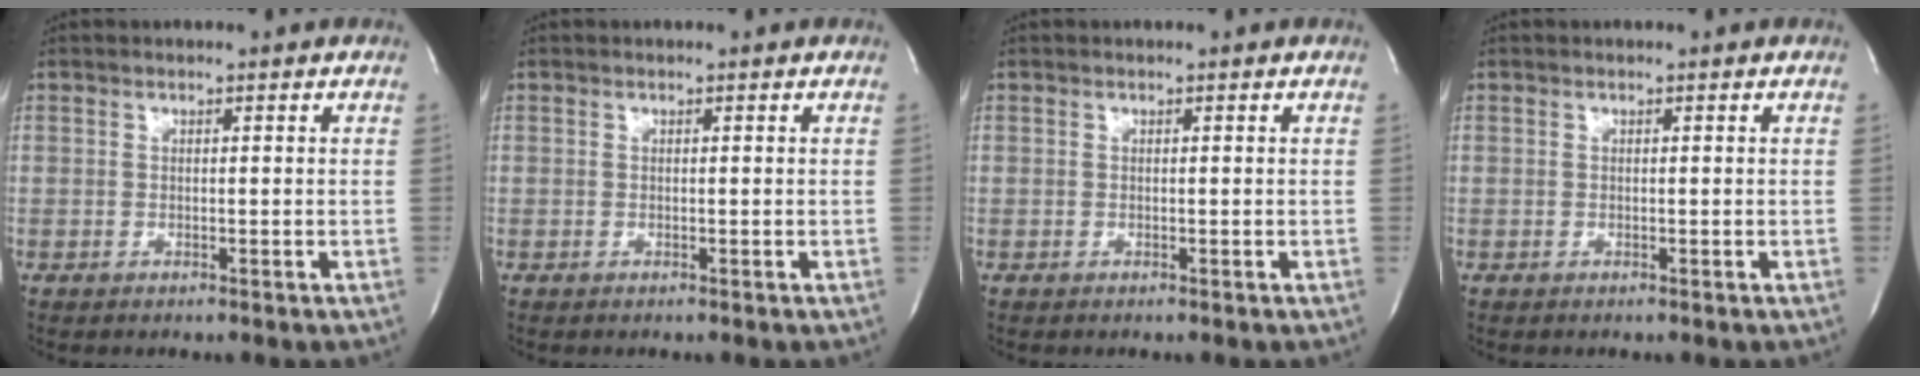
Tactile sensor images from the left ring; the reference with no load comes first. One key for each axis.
{"total": 0.0}
{"total": 0.0}
{"total": 0.0}